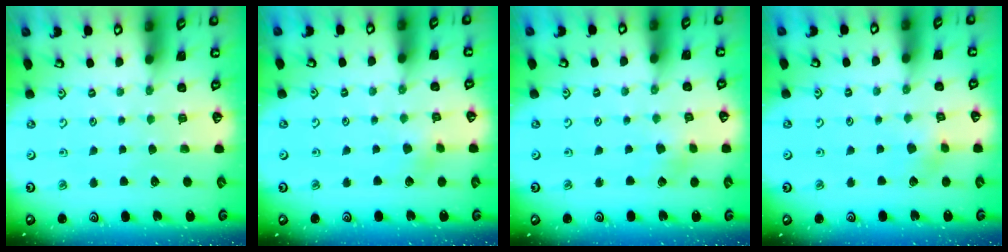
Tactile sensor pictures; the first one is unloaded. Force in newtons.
{"total": 2.6, "press": 2.6, "slide": 0.4}
{"total": 2.5, "press": 2.5, "slide": 0.4}
{"total": 3.7, "press": 3.6, "slide": 0.6}